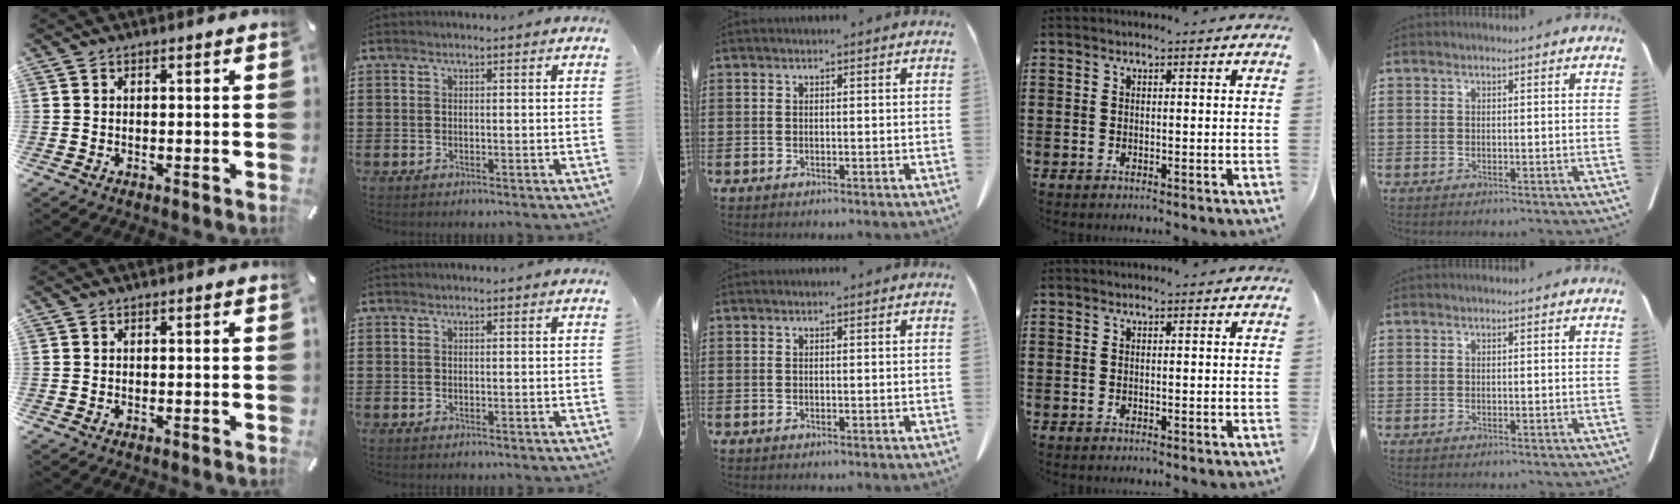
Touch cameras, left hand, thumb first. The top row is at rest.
{}